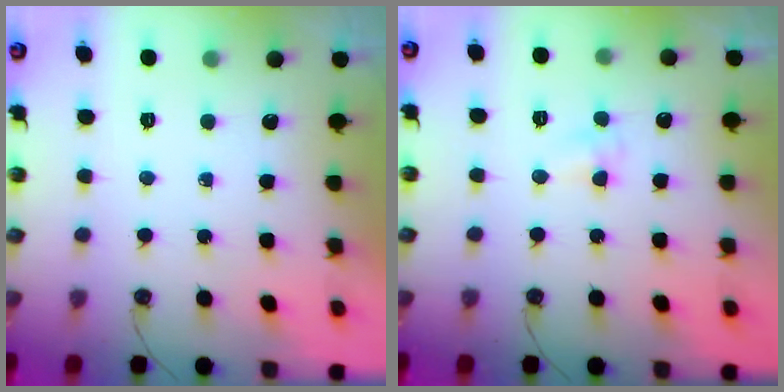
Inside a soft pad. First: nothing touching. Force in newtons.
{"total": 3.2, "press": 3.2, "slide": 0.3}